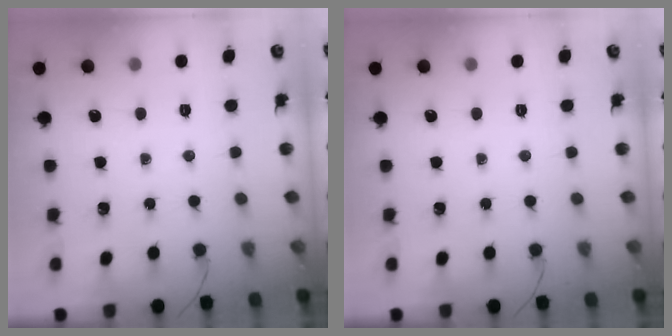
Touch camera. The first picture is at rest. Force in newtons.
{"total": 0.0}